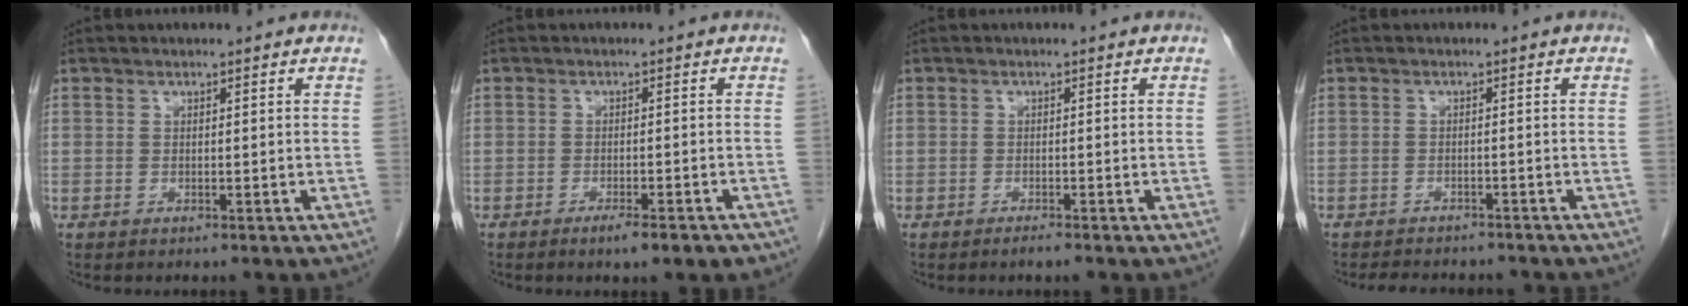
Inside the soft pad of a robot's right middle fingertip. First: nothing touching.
{"total": 4.3, "force": [-2.9, 0.8, 3.0], "torque": [-0.034, -0.003, -0.036]}
{"total": 1.1, "force": [-0.9, 0.0, 0.6], "torque": [-0.010, -0.001, -0.013]}
{"total": 6.6, "force": [-6.0, 2.4, 1.6], "torque": [-0.021, 0.001, -0.073]}